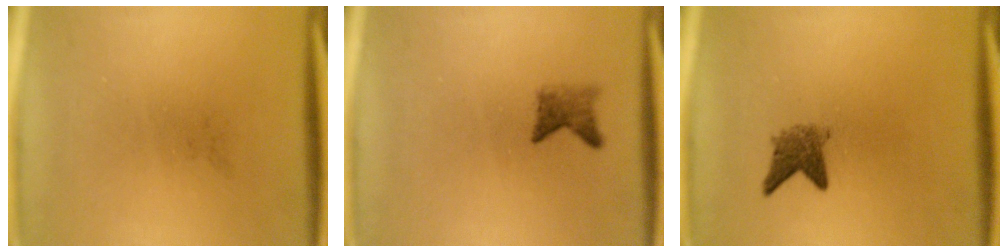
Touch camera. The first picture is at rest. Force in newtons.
{"total": 2.0}
{"total": 3.0}